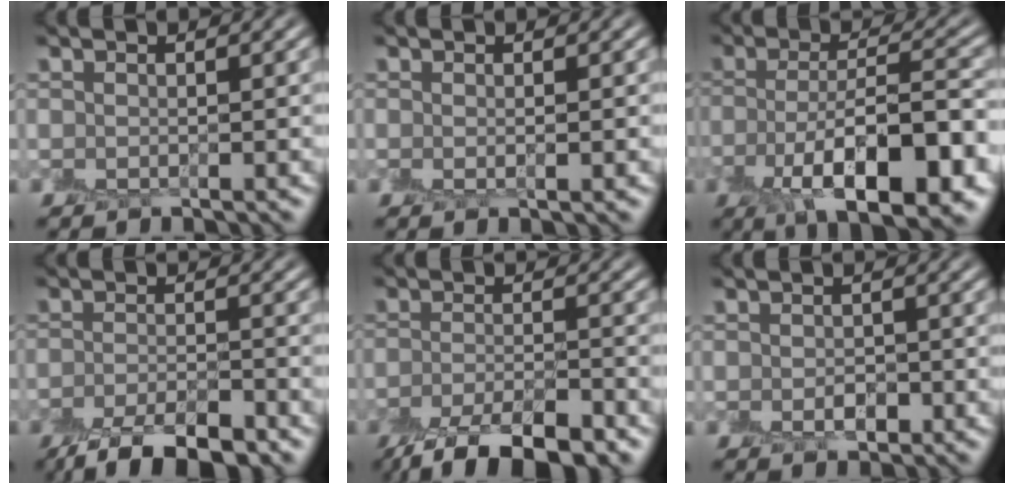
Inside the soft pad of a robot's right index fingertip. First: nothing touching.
{"total": 0.7, "force": [-0.1, 0.0, 0.7], "torque": [-0.011, -0.005, -0.002]}
{"total": 10.9, "force": [-4.6, 3.6, 9.2], "torque": [-0.151, -0.012, -0.071]}
{"total": 6.2, "force": [-4.7, 1.8, 3.6], "torque": [-0.058, -0.011, -0.083]}
{"total": 7.3, "force": [-5.4, 2.1, 4.4], "torque": [-0.072, -0.013, -0.096]}
{"total": 1.5, "force": [-0.6, 1.0, 1.0], "torque": [-0.017, -0.007, -0.010]}